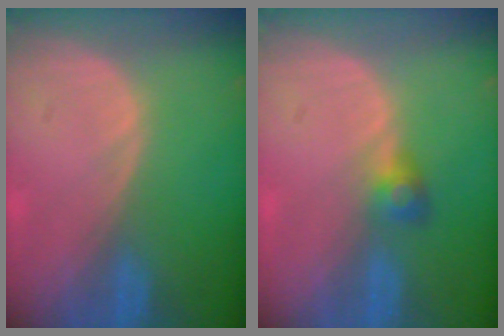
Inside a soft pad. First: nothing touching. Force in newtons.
{"total": 2.6, "press": 2.5, "slide": 0.7}